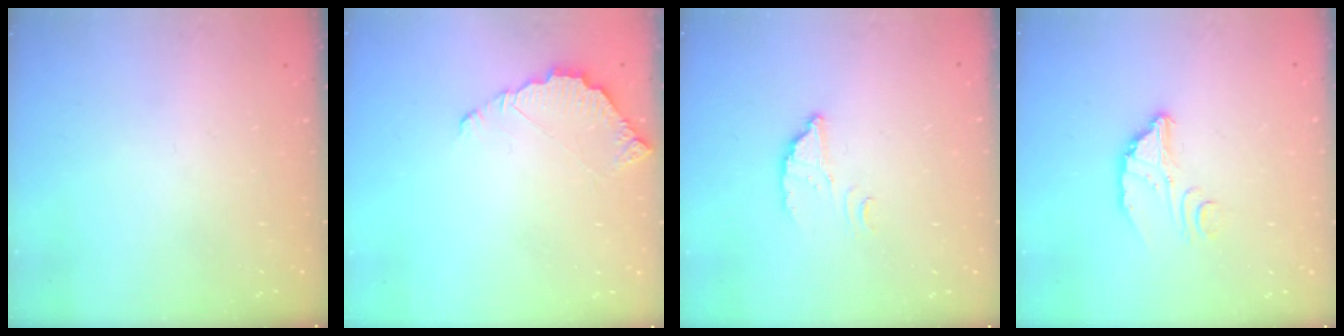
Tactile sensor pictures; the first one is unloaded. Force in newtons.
{"total": 5.4, "press": 5.4, "slide": 0.4}
{"total": 2.6, "press": 2.6, "slide": 0.1}
{"total": 4.2, "press": 4.2, "slide": 0.2}